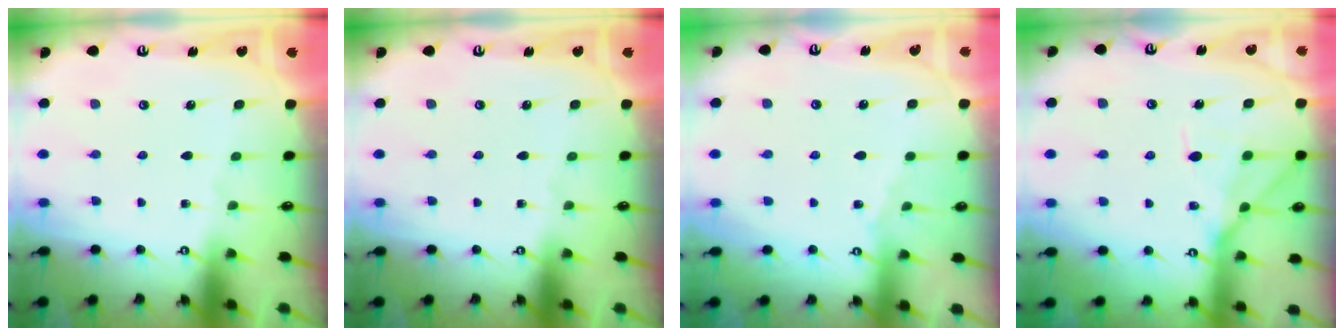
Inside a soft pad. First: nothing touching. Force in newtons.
{"total": 0.0}
{"total": 2.8, "press": 2.8, "slide": 0.5}
{"total": 13.0, "press": 13.0, "slide": 1.2}